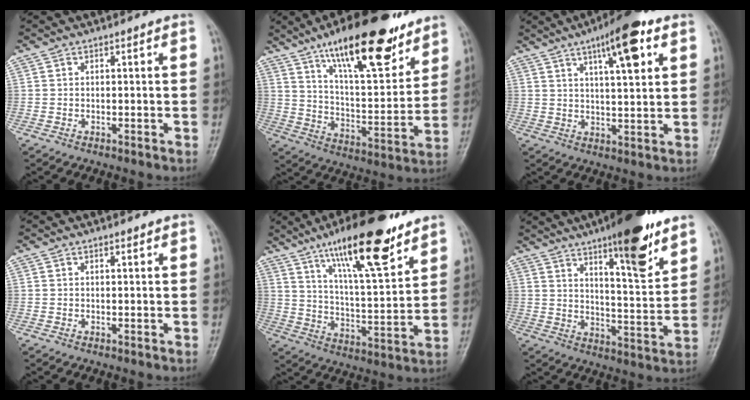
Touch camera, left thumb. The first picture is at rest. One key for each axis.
{"total": 22.9, "fx": 14.9, "fy": 7.3, "fz": 15.8, "tx": -0.214, "ty": -0.064, "tz": 0.246}
{"total": 12.2, "fx": 5.9, "fy": 3.4, "fz": 10.1, "tx": -0.138, "ty": -0.017, "tz": 0.086}
{"total": 0.9, "fx": 0.7, "fy": 0.3, "fz": 0.5, "tx": -0.009, "ty": -0.004, "tz": 0.010}
{"total": 19.9, "fx": 13.1, "fy": 4.9, "fz": 14.2, "tx": -0.202, "ty": -0.059, "tz": 0.220}
{"total": 16.4, "fx": 10.4, "fy": 3.9, "fz": 12.1, "tx": -0.153, "ty": -0.063, "tz": 0.162}